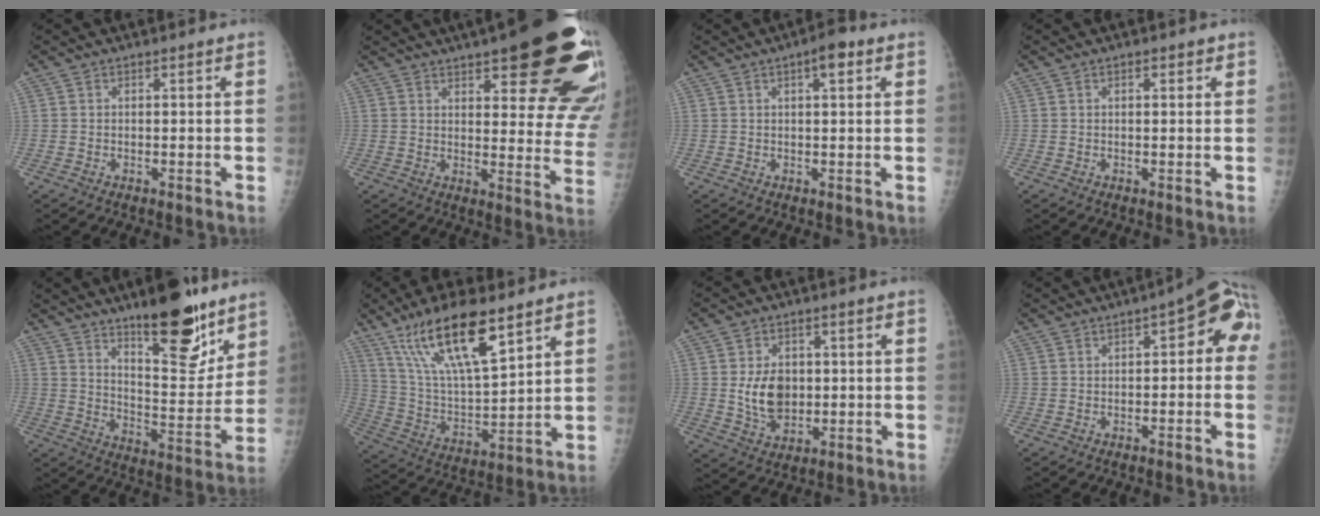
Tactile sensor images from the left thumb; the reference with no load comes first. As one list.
[{"total": 27.7, "force": [16.2, 8.0, 21.0], "torque": [-0.185, -0.049, 0.204]}, {"total": 3.8, "force": [1.7, 1.3, 3.2], "torque": [-0.038, 0.002, 0.018]}, {"total": 1.0, "force": [0.4, 0.6, 0.7], "torque": [-0.002, 0.001, 0.003]}, {"total": 18.2, "force": [12.4, 5.9, 12.0], "torque": [-0.125, -0.094, 0.196]}, {"total": 17.6, "force": [11.1, 4.9, 12.7], "torque": [-0.215, -0.046, 0.219]}, {"total": 8.1, "force": [0.3, 5.8, 5.6], "torque": [-0.072, -0.009, 0.014]}, {"total": 7.8, "force": [-0.1, 3.8, 6.8], "torque": [-0.051, 0.037, -0.015]}]